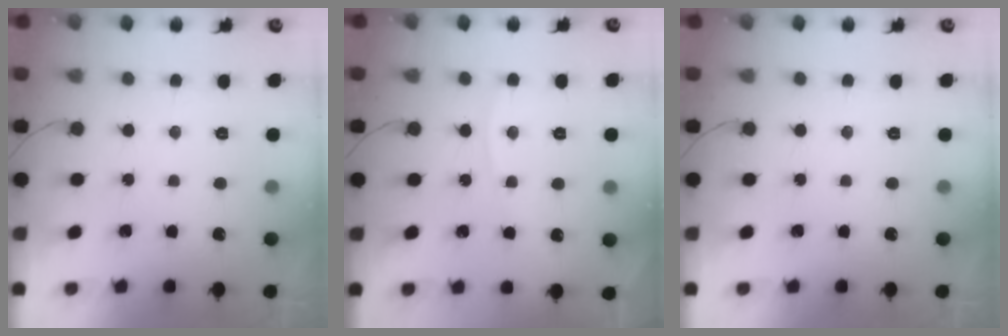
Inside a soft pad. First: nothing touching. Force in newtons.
{"total": 2.8, "press": 2.7, "slide": 0.4}
{"total": 0.0}